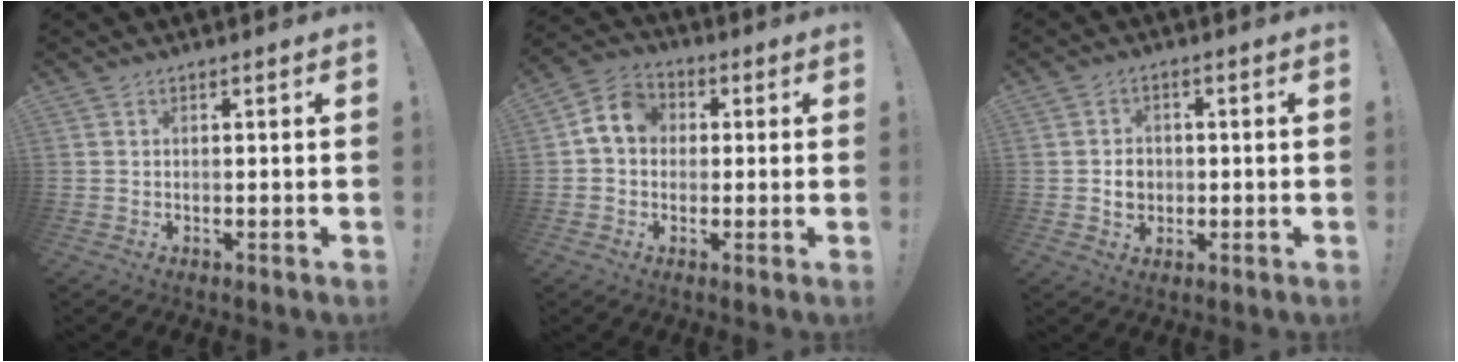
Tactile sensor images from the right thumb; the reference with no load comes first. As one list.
[{"total": 8.1, "force": [1.1, 6.9, 4.1], "torque": [-0.064, 0.018, 0.026]}, {"total": 5.5, "force": [-0.4, 4.9, 2.6], "torque": [-0.022, 0.006, -0.008]}]